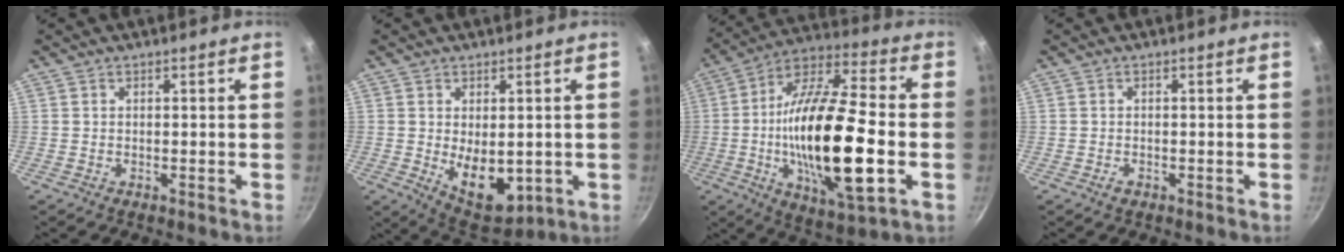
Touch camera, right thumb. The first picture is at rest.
{"total": 10.0, "force": [-0.7, 5.9, 8.1], "torque": [-0.097, -0.021, 0.012]}
{"total": 26.5, "force": [-3.8, 8.7, 24.7], "torque": [-0.452, 0.014, -0.073]}
{"total": 0.8, "force": [-0.5, 0.5, 0.3], "torque": [-0.006, 0.000, -0.009]}